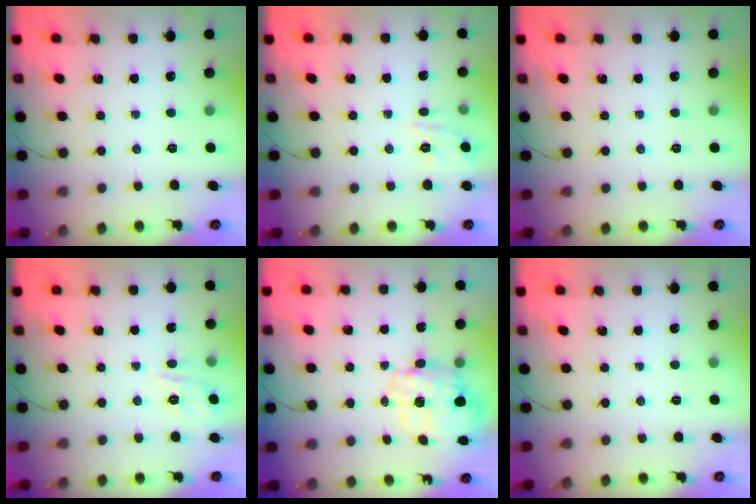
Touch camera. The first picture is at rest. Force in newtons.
{"total": 1.9, "press": 0.9, "slide": 1.6}
{"total": 0.0}
{"total": 6.4, "press": 6.3, "slide": 1.3}
{"total": 11.0, "press": 10.9, "slide": 1.5}
{"total": 0.0}